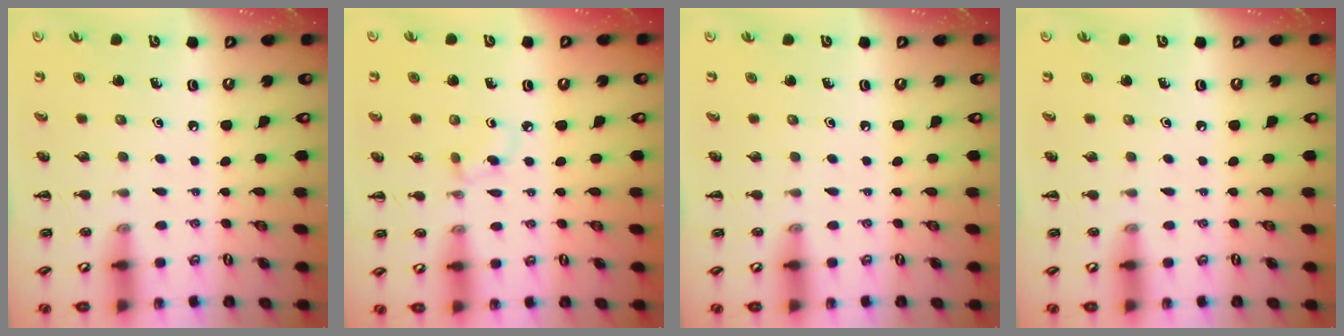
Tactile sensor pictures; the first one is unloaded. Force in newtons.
{"total": 2.9, "press": 2.6, "slide": 1.2}
{"total": 0.0}
{"total": 0.0}